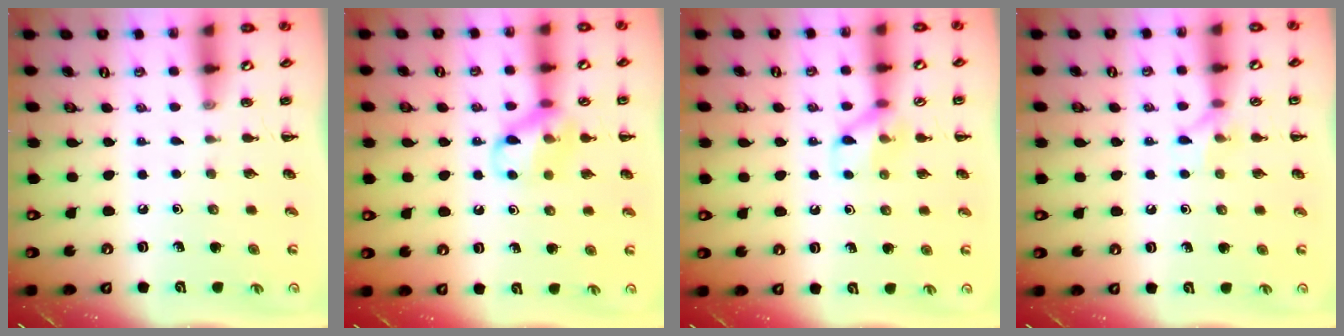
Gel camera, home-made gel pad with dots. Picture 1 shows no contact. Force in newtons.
{"total": 12.2, "press": 12.1, "slide": 1.5}
{"total": 8.3, "press": 8.3, "slide": 0.6}
{"total": 6.3, "press": 6.2, "slide": 0.9}